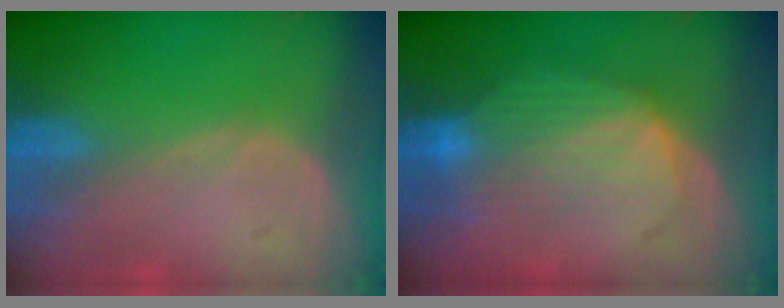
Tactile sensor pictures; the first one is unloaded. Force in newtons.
{"total": 7.9, "press": 7.5, "slide": 2.3}